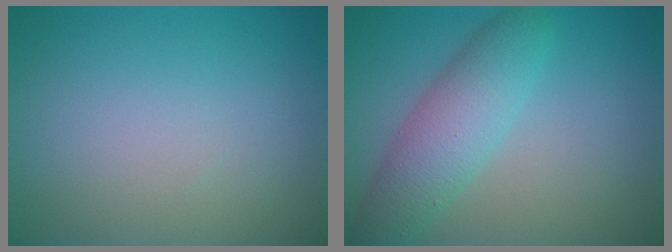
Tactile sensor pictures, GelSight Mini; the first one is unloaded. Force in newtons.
{"total": 5.2, "press": 5.2, "slide": 0.2}